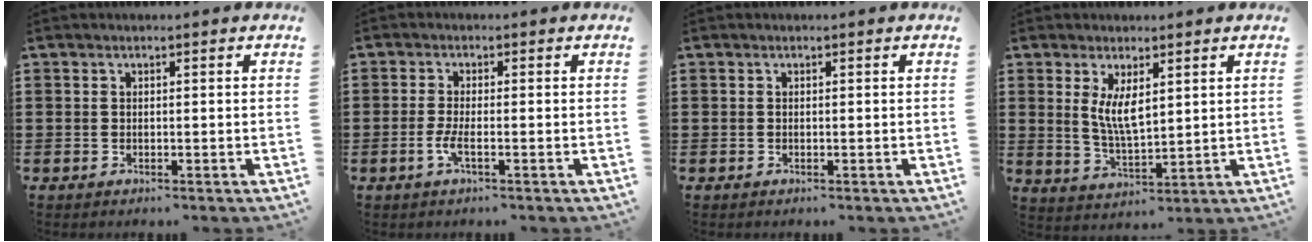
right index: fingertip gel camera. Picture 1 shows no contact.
{"total": 2.9, "force": [-1.1, 0.4, 2.6], "torque": [-0.066, -0.011, -0.026]}
{"total": 0.0}
{"total": 5.3, "force": [1.7, 2.0, 4.6], "torque": [-0.094, 0.001, 0.031]}